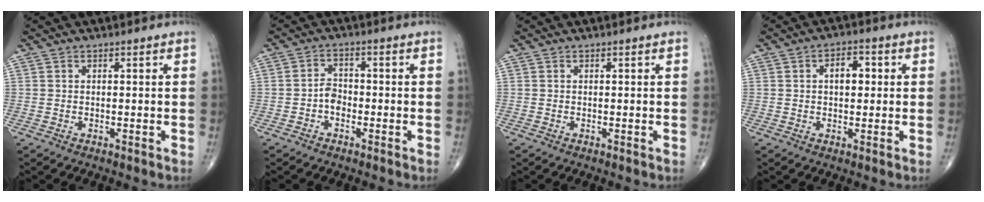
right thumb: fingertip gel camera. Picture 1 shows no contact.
{"total": 3.1, "force": [-1.3, 2.2, 1.8], "torque": [-0.020, 0.014, -0.029]}
{"total": 0.0}
{"total": 5.0, "force": [0.8, 3.0, 4.0], "torque": [-0.051, 0.010, 0.009]}